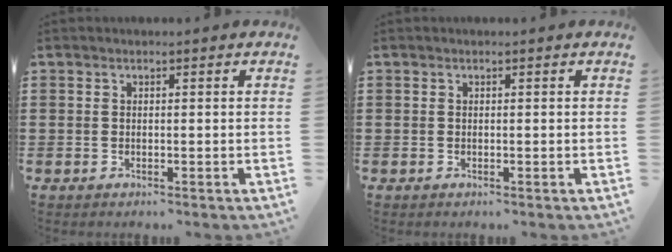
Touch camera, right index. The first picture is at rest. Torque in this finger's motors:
{"motor_torque": [2.14, 0.00, 0.00, 0.00]}